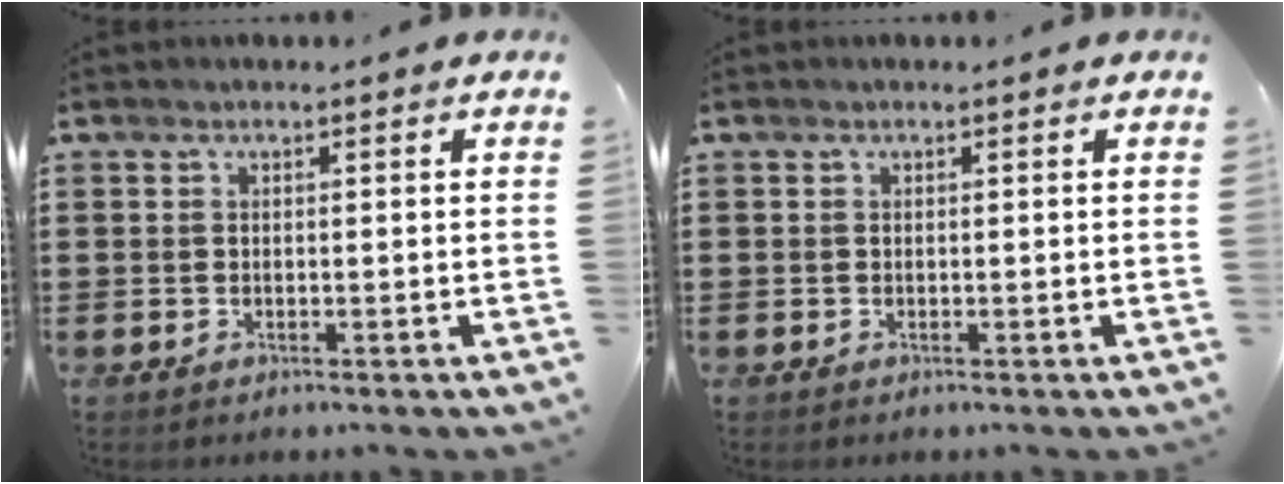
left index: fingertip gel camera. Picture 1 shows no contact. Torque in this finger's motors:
{"motor_torque": [0.00, 0.00, 0.00, 0.00]}